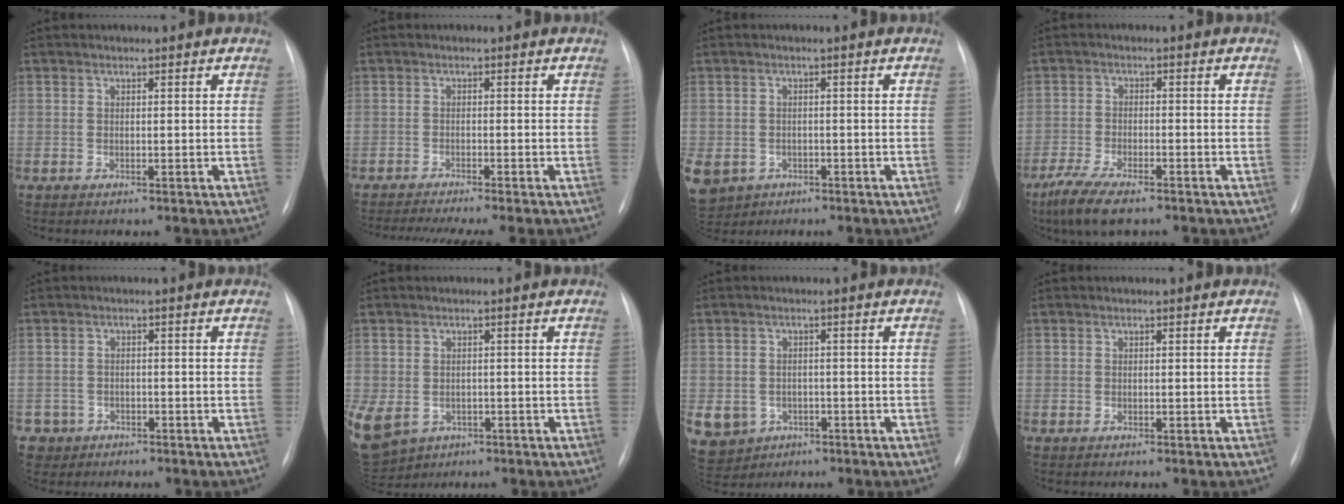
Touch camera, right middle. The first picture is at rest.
{"total": 8.3, "force": [-7.1, -0.6, 4.3], "torque": [-0.052, -0.014, -0.108]}
{"total": 12.5, "force": [-5.7, 10.2, 4.6], "torque": [-0.152, -0.008, -0.075]}
{"total": 7.3, "force": [-5.3, 1.7, 4.7], "torque": [-0.095, -0.017, -0.090]}
{"total": 3.0, "force": [-1.7, 2.5, -0.5], "torque": [0.009, 0.011, -0.028]}
{"total": 20.3, "force": [-8.3, 16.2, 9.1], "torque": [-0.315, -0.024, -0.113]}
{"total": 11.2, "force": [-4.5, 9.7, 3.5], "torque": [-0.107, 0.008, -0.053]}
{"total": 0.0}